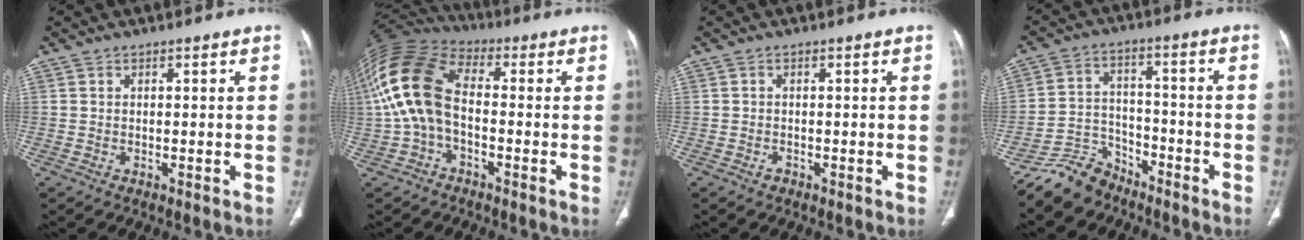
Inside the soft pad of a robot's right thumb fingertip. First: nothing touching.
{"total": 15.7, "force": [-1.1, 9.8, 12.2], "torque": [-0.257, 0.039, -0.029]}
{"total": 0.9, "force": [-0.6, 0.7, 0.3], "torque": [-0.004, 0.002, -0.010]}
{"total": 8.4, "force": [-7.2, 4.3, 0.7], "torque": [0.007, 0.057, -0.140]}